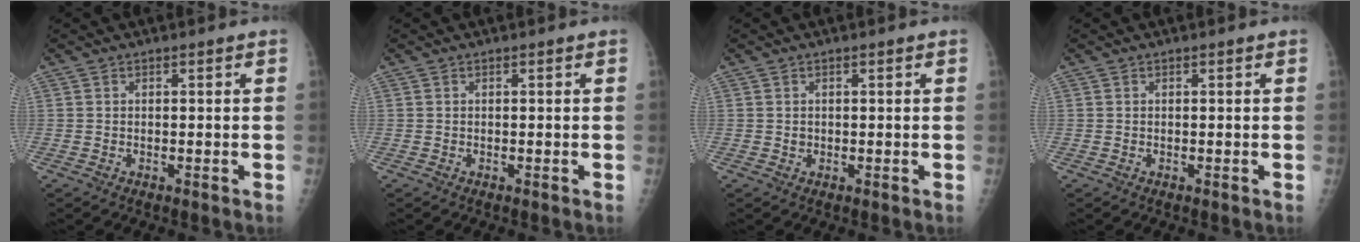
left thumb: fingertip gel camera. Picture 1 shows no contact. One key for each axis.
{"total": 0.0}
{"total": 0.7, "fx": 0.1, "fy": 0.6, "fz": 0.2, "tx": 0.000, "ty": 0.001, "tz": 0.003}
{"total": 0.0}